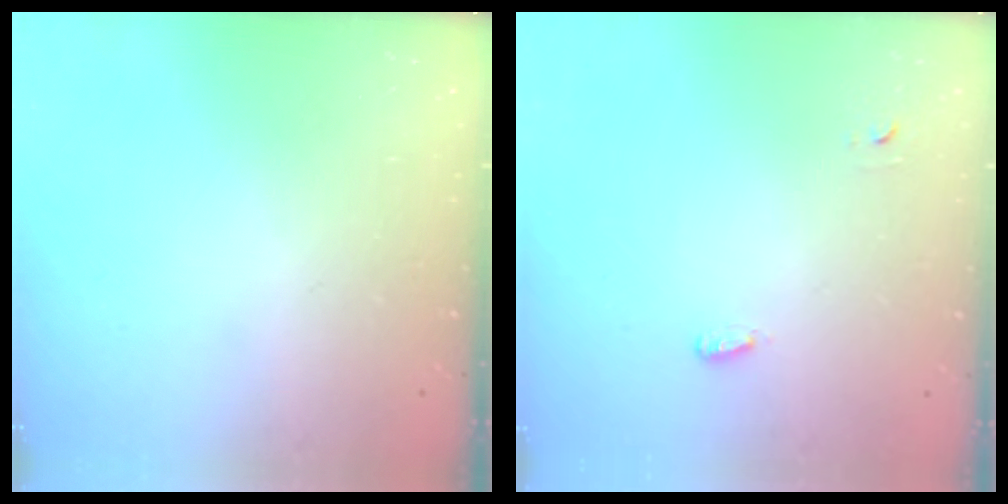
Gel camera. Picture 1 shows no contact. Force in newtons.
{"total": 2.8, "press": 2.7, "slide": 0.6}